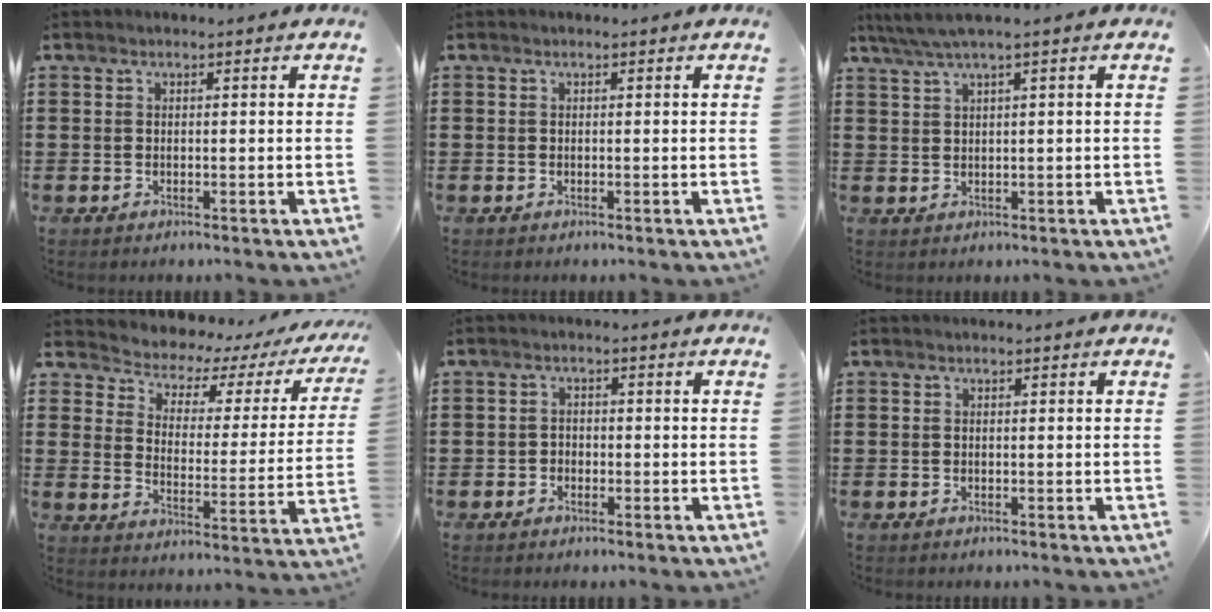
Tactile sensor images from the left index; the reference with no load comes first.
{"total": 0.0}
{"total": 2.5, "force": [1.1, -0.2, 2.2], "torque": [-0.043, -0.002, 0.019]}
{"total": 3.2, "force": [2.8, 1.3, 0.8], "torque": [-0.040, -0.031, 0.036]}
{"total": 1.3, "force": [-0.8, 1.0, 0.1], "torque": [-0.008, 0.002, -0.020]}
{"total": 0.0}